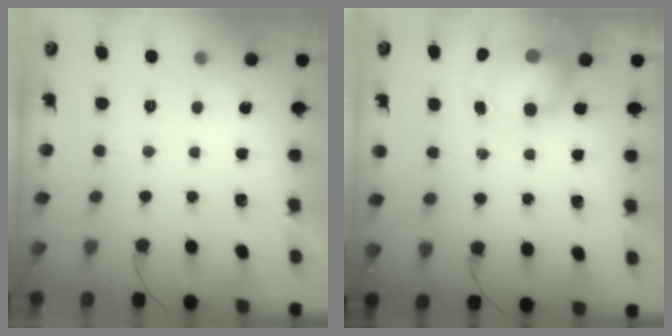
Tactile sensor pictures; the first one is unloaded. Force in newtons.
{"total": 8.8, "press": 8.6, "slide": 1.9}